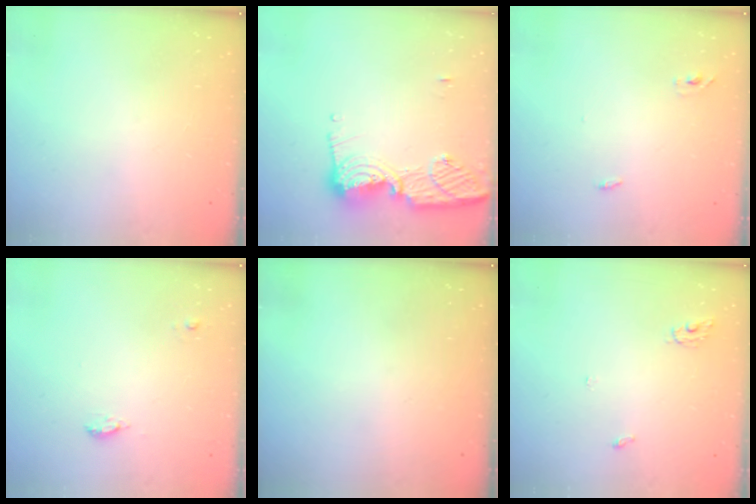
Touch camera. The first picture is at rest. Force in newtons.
{"total": 12.0, "press": 12.0, "slide": 1.1}
{"total": 2.9, "press": 2.7, "slide": 1.0}
{"total": 5.3, "press": 5.0, "slide": 1.7}
{"total": 0.0}
{"total": 3.3, "press": 3.3, "slide": 0.2}